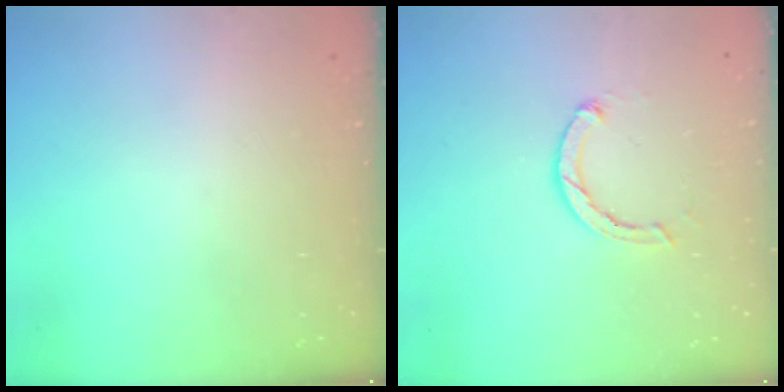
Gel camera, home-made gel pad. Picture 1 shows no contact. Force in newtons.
{"total": 2.3, "press": 2.3, "slide": 0.3}